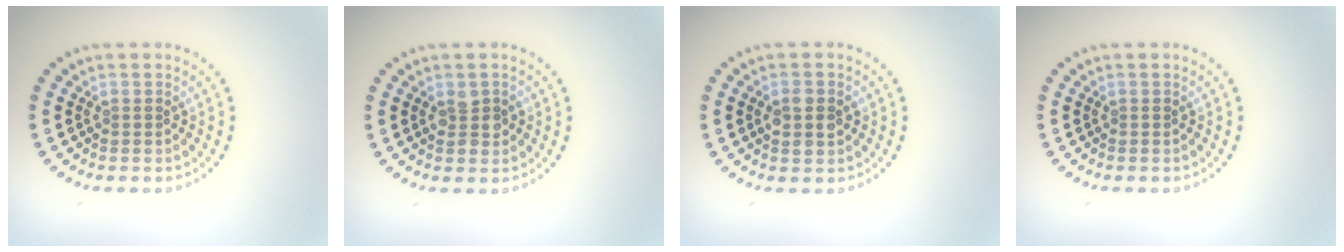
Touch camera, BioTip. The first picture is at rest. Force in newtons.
{"total": 1.8, "press": 1.7, "slide": 0.2}
{"total": 2.1, "press": 2.1, "slide": 0.1}
{"total": 0.0}